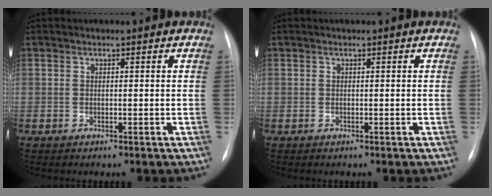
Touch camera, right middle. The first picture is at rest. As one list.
[{"total": 0.0}]